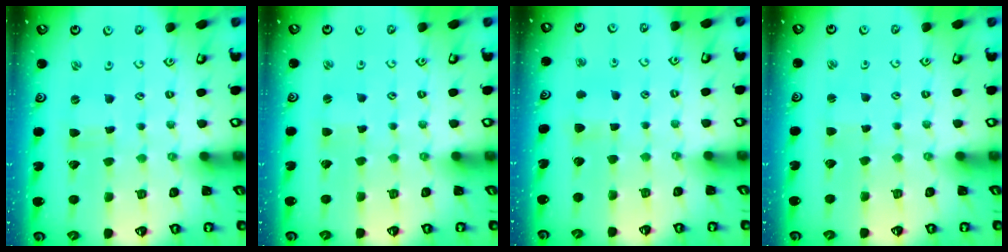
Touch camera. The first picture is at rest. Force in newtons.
{"total": 1.7, "press": 1.7, "slide": 0.3}
{"total": 3.9, "press": 3.8, "slide": 0.6}
{"total": 2.2, "press": 2.2, "slide": 0.3}